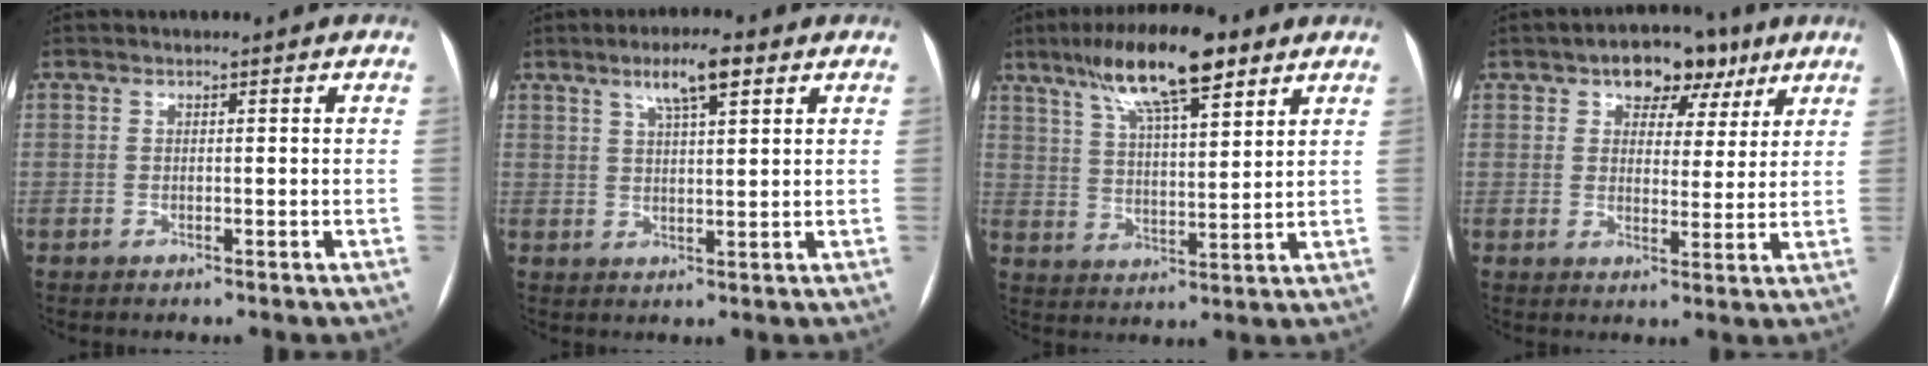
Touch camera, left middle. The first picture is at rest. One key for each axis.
{"total": 5.9, "fx": 3.4, "fy": 0.9, "fz": 4.7, "tx": -0.086, "ty": 0.008, "tz": 0.058}
{"total": 13.6, "fx": 8.9, "fy": 2.8, "fz": 9.9, "tx": -0.179, "ty": 0.019, "tz": 0.155}
{"total": 7.8, "fx": 4.5, "fy": 4.9, "fz": 4.0, "tx": -0.042, "ty": 0.023, "tz": 0.064}